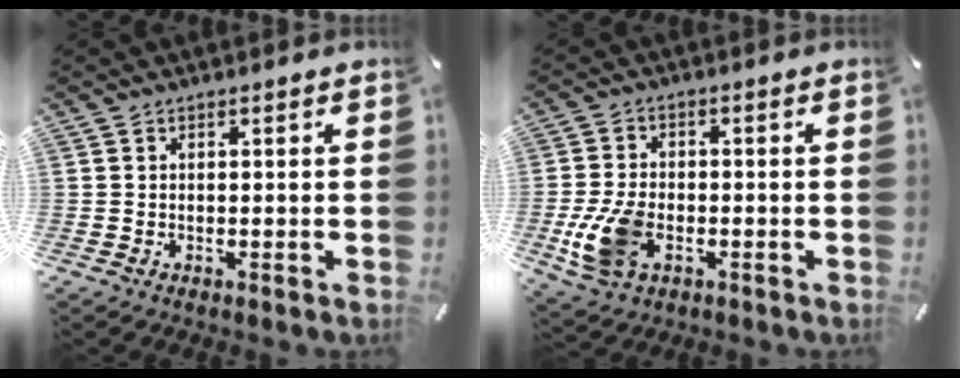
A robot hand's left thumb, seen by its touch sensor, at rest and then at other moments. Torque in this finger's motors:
{"motor_torque": [0.78, 1.81, 0.15, 0.09, 0.23]}